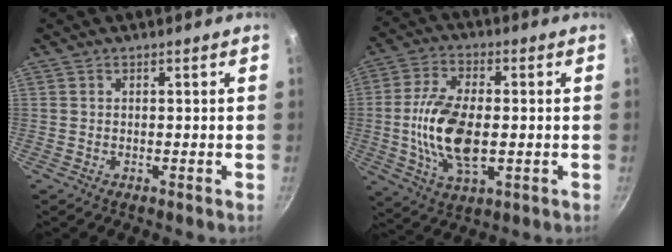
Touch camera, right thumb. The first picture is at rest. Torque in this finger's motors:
{"motor_torque": [2.13, 1.85, 1.75, -0.73, 0.16]}